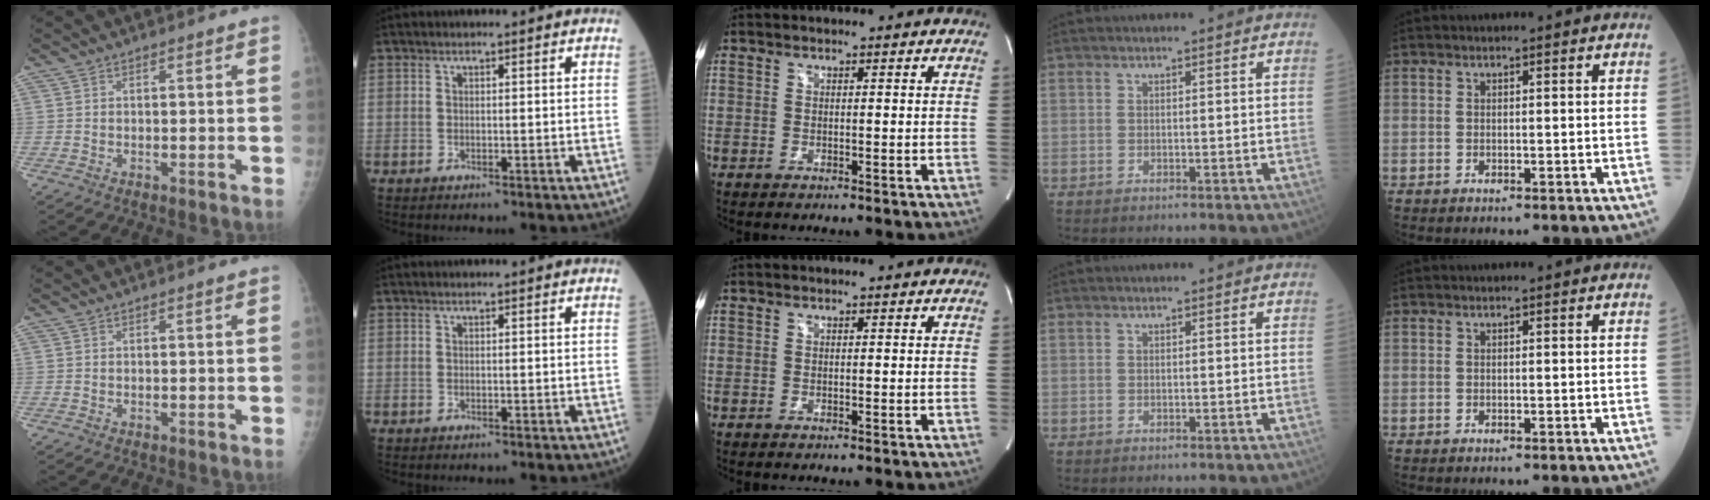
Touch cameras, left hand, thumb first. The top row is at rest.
{}